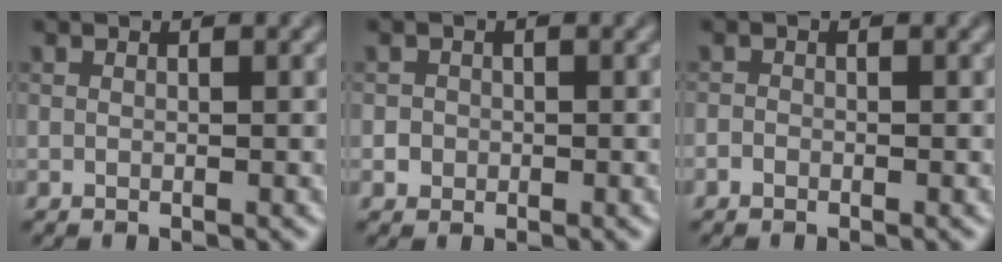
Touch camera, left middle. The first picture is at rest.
{"total": 1.1, "force": [-0.1, 1.1, 0.2], "torque": [0.005, -0.001, 0.000]}
{"total": 0.6, "force": [-0.5, 0.4, 0.1], "torque": [0.000, -0.002, -0.009]}